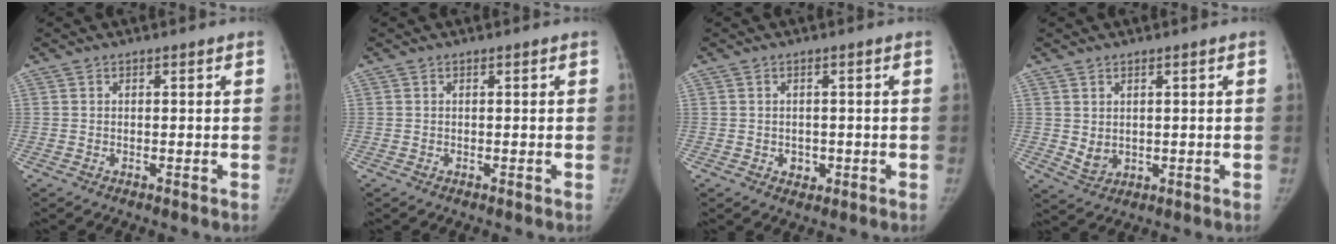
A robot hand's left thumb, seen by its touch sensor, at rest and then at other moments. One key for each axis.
{"total": 0.0}
{"total": 2.4, "fx": -0.5, "fy": 2.0, "fz": 1.2, "tx": -0.006, "ty": 0.002, "tz": -0.001}
{"total": 3.2, "fx": 0.7, "fy": 2.3, "fz": 2.2, "tx": -0.028, "ty": -0.013, "tz": 0.023}